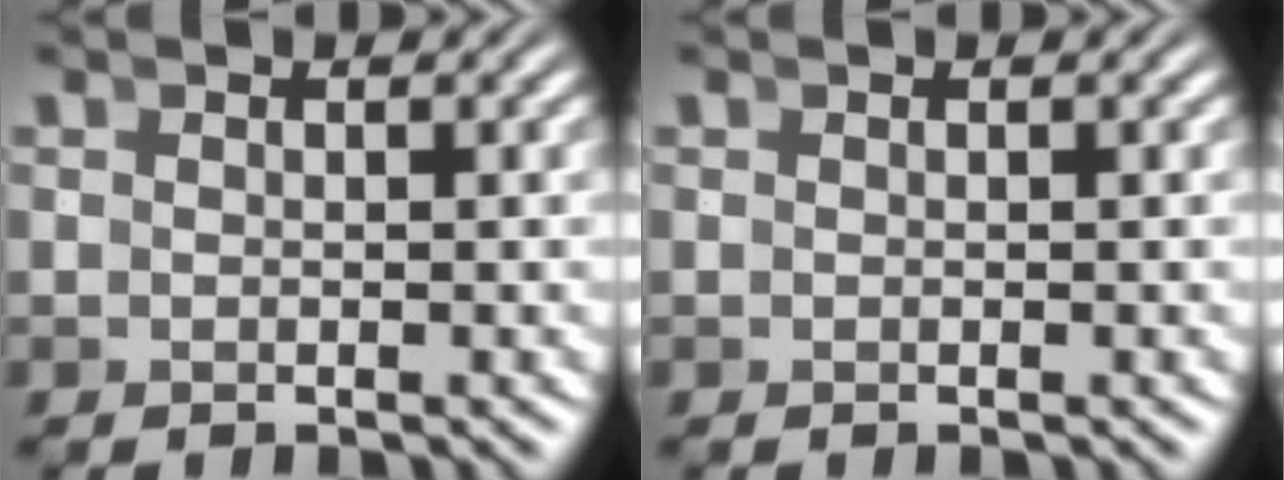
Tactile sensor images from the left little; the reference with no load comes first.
{"total": 0.0}